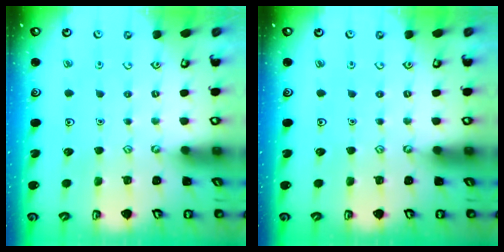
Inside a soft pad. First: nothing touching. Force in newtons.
{"total": 0.0}